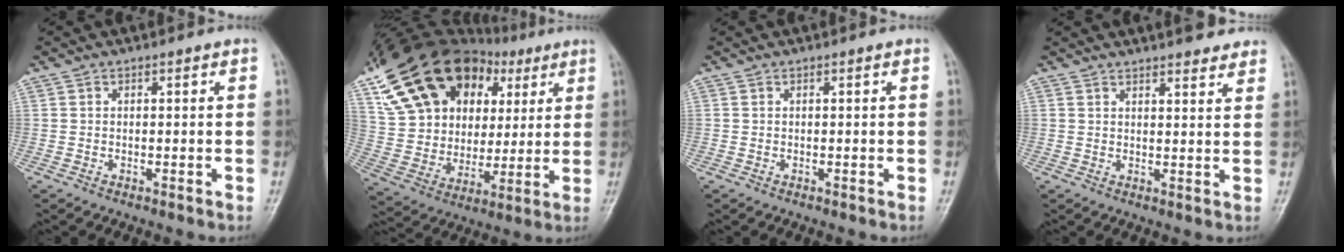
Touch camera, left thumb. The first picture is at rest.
{"total": 23.8, "force": [11.4, 16.6, 12.7], "torque": [-0.195, 0.008, 0.211]}
{"total": 0.0}
{"total": 7.7, "force": [6.5, 1.9, 3.7], "torque": [-0.025, -0.025, 0.076]}